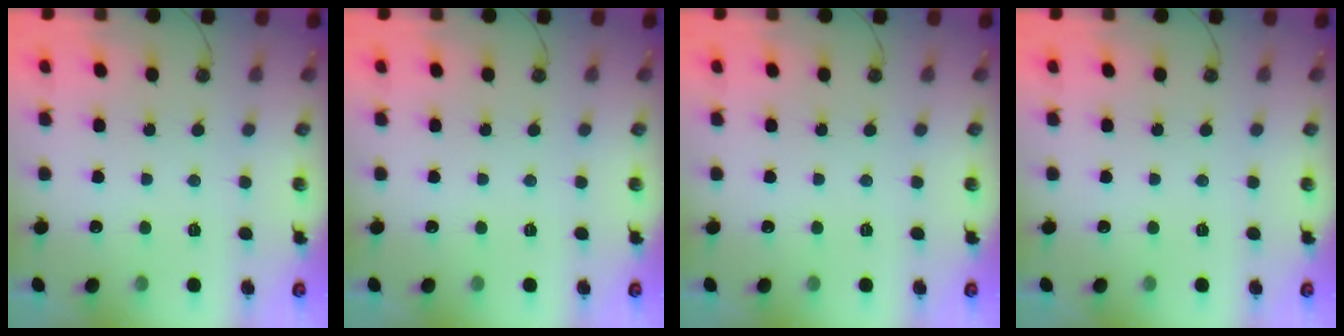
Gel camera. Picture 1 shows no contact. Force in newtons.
{"total": 0.0}
{"total": 0.0}
{"total": 0.0}